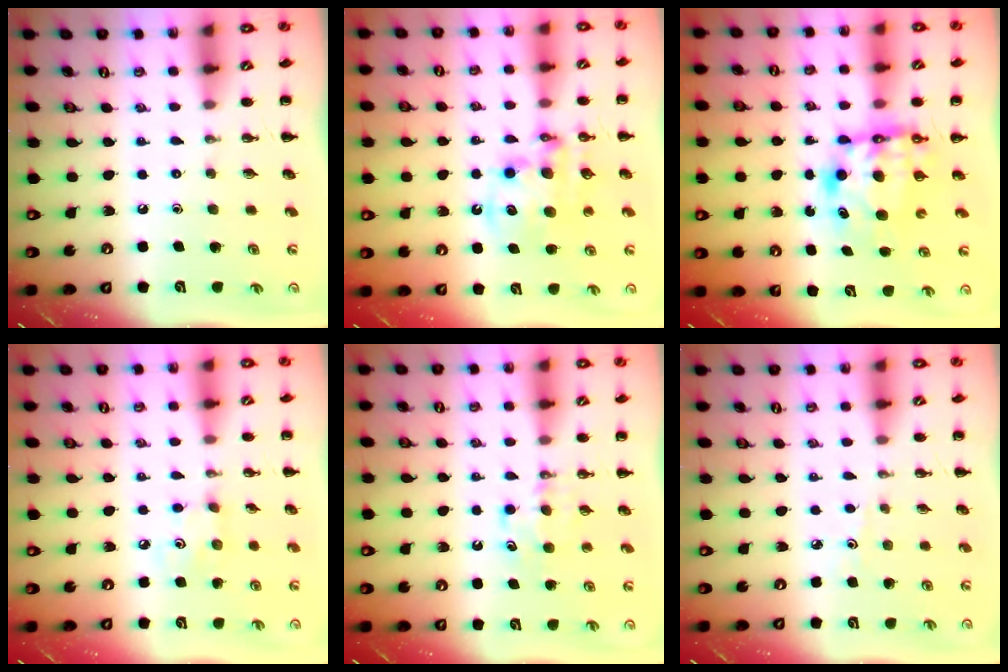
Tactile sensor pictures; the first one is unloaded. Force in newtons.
{"total": 11.2, "press": 10.9, "slide": 2.9}
{"total": 7.6, "press": 7.4, "slide": 1.8}
{"total": 3.3, "press": 3.2, "slide": 0.8}
{"total": 5.7, "press": 5.6, "slide": 1.5}
{"total": 2.5, "press": 2.4, "slide": 0.8}